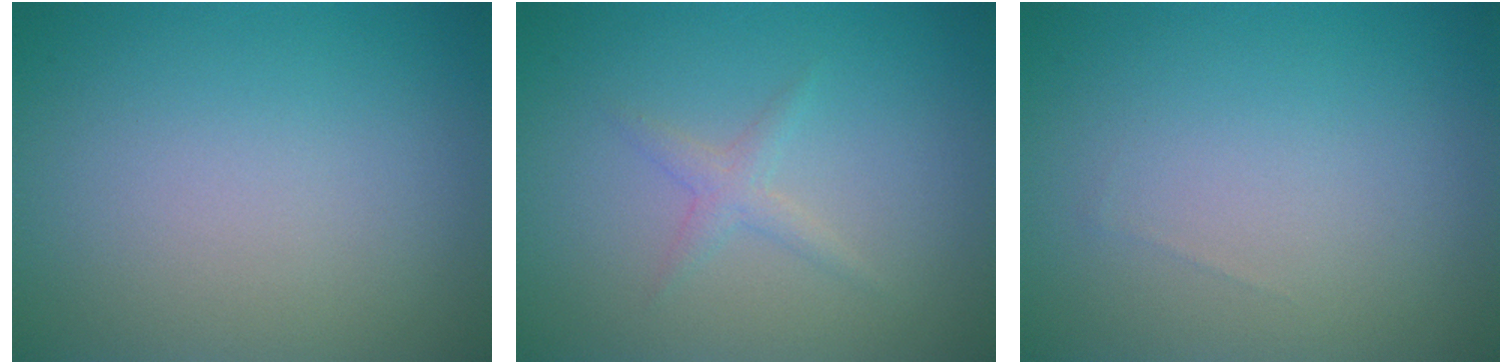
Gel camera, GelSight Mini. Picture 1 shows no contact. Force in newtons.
{"total": 1.8, "press": 1.8, "slide": 0.1}
{"total": 0.0}